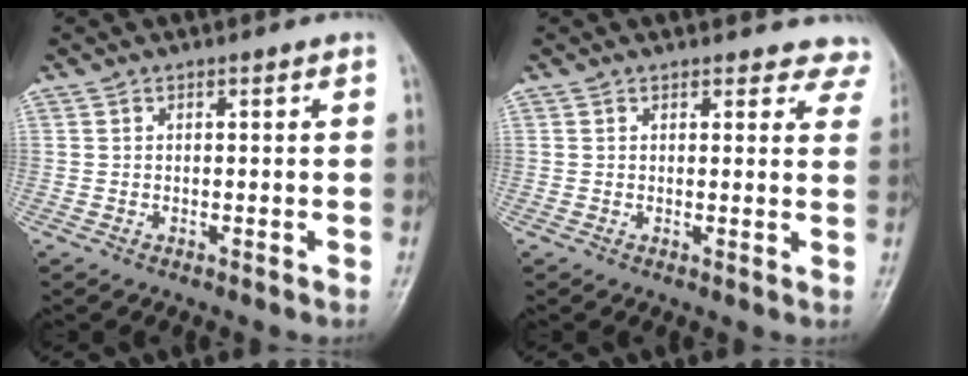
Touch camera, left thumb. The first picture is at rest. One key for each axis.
{"total": 6.7, "fx": 6.2, "fy": 2.6, "fz": 0.2, "tx": 0.056, "ty": -0.023, "tz": 0.035}